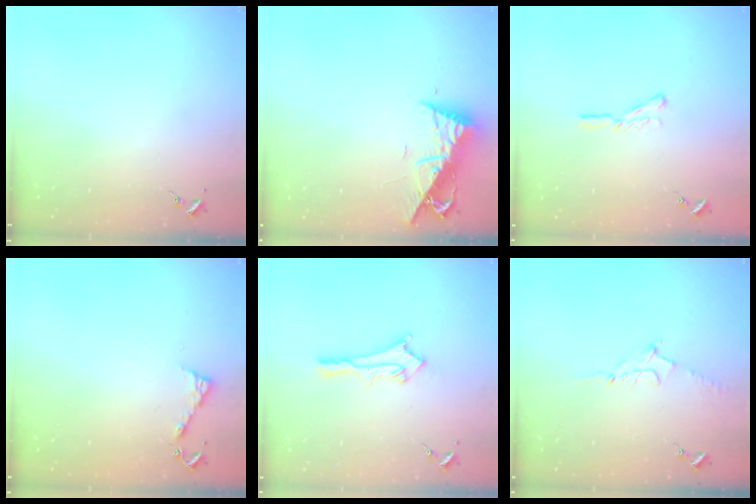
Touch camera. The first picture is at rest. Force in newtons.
{"total": 9.7, "press": 9.7, "slide": 0.7}
{"total": 4.7, "press": 4.6, "slide": 0.6}
{"total": 4.9, "press": 4.8, "slide": 0.5}
{"total": 12.5, "press": 12.5, "slide": 1.2}
{"total": 7.9, "press": 7.9, "slide": 1.0}